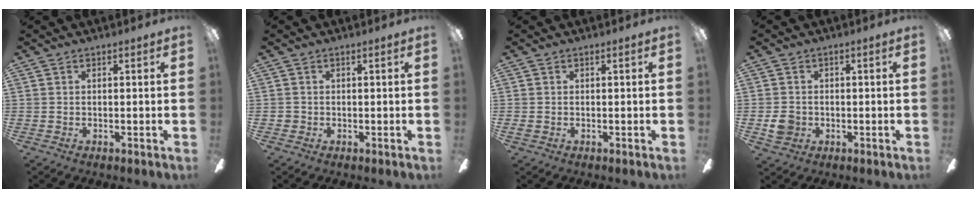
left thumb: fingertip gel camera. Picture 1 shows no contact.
{"total": 0.8, "force": [-0.4, 0.7, 0.1], "torque": [-0.002, 0.004, -0.009]}
{"total": 0.7, "force": [-0.3, 0.5, 0.4], "torque": [-0.007, 0.002, -0.007]}
{"total": 4.4, "force": [-0.9, 3.9, 1.8], "torque": [-0.015, 0.003, -0.015]}